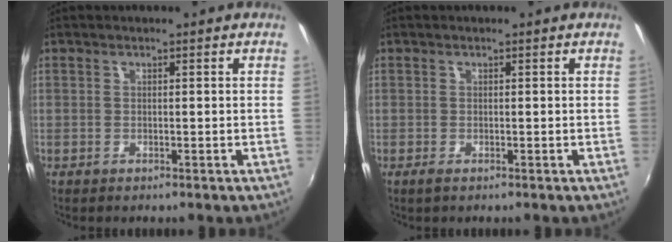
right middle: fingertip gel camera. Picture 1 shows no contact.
{"total": 0.7, "force": [-0.3, 0.2, 0.6], "torque": [-0.012, -0.002, -0.007]}